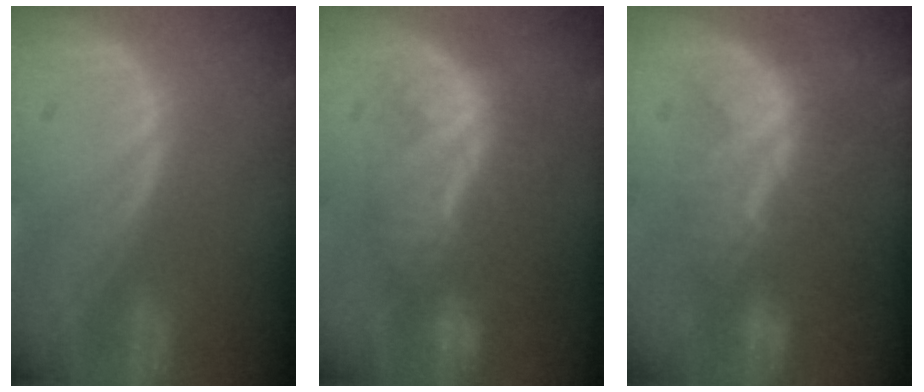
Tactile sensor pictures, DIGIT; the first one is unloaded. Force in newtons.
{"total": 8.4, "press": 8.0, "slide": 2.4}
{"total": 8.5, "press": 7.6, "slide": 3.8}